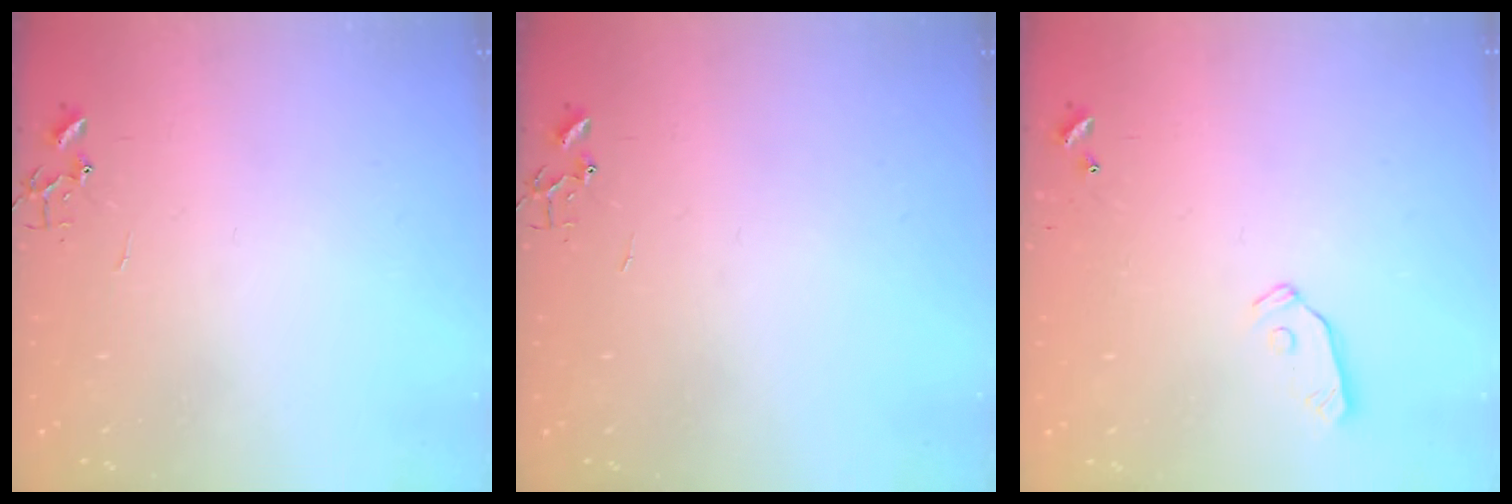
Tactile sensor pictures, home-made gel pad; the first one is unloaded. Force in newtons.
{"total": 0.0}
{"total": 5.5, "press": 5.5, "slide": 0.2}